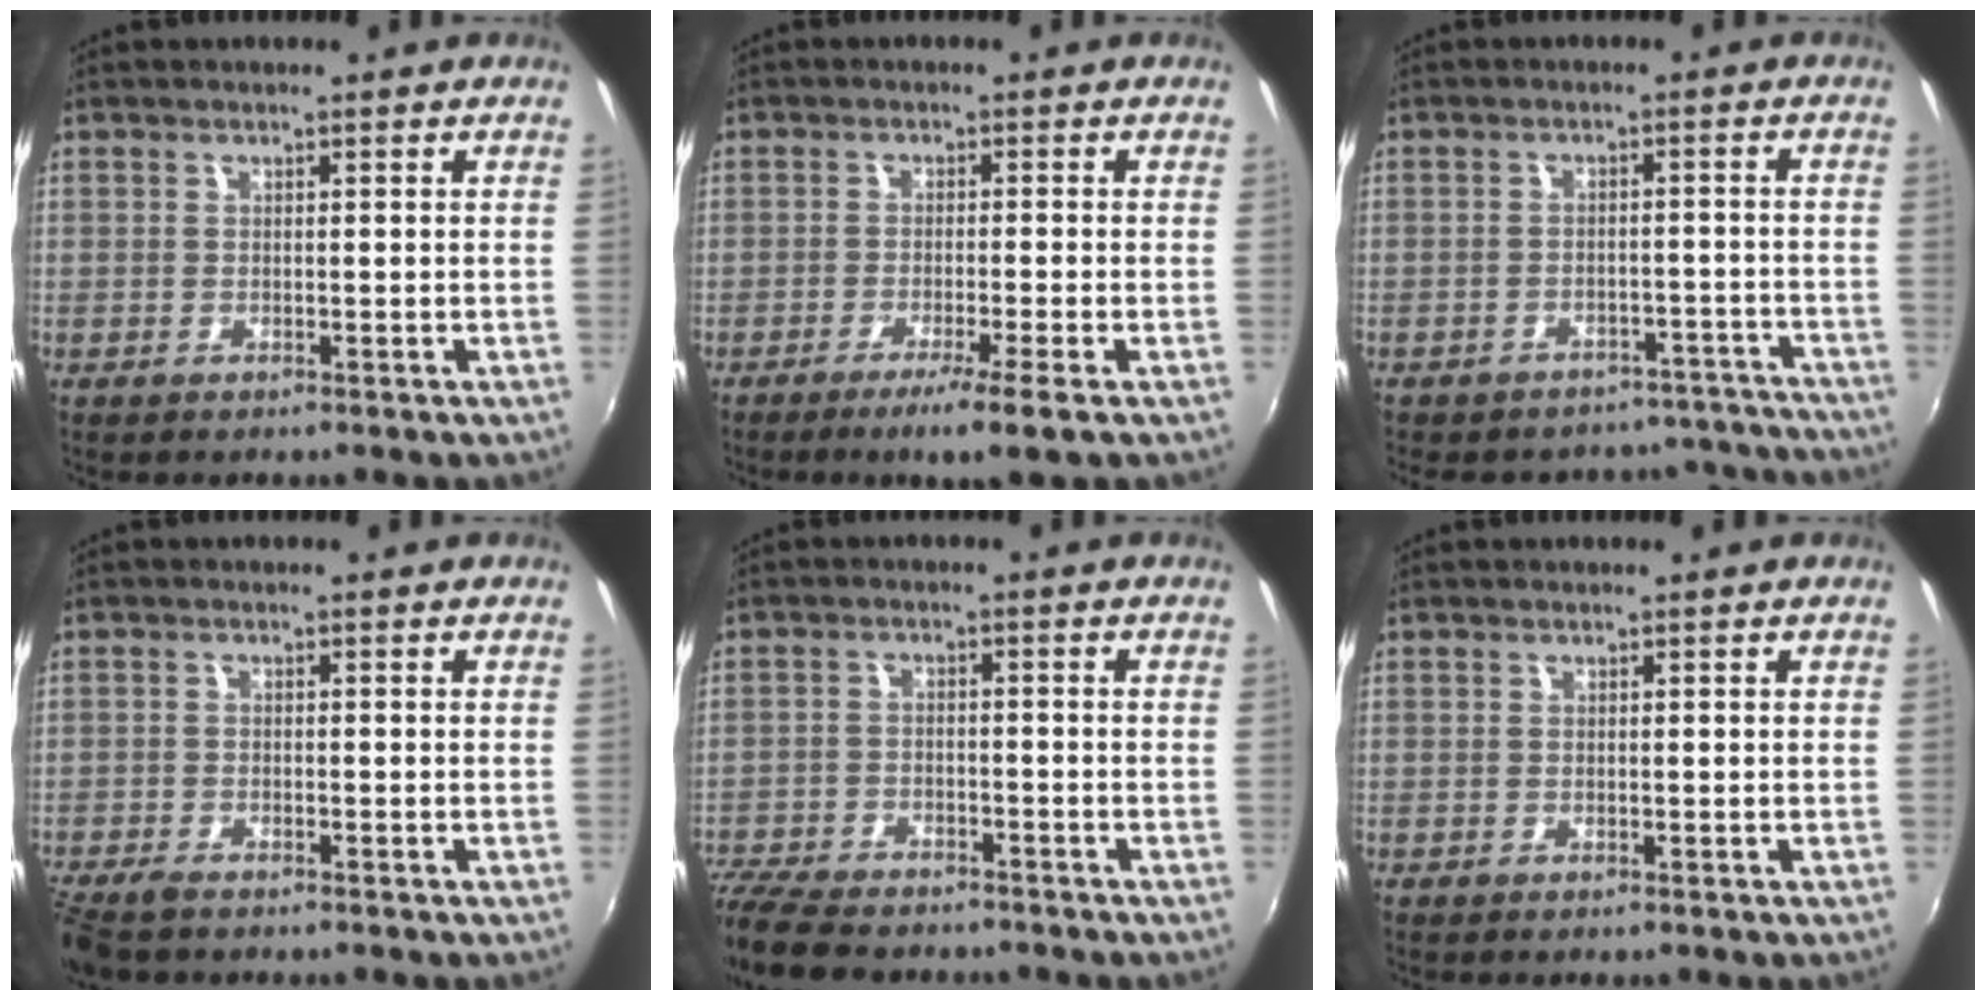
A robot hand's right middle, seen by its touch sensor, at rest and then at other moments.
{"total": 5.4, "force": [-3.3, -0.6, 4.2], "torque": [-0.082, -0.012, -0.057]}
{"total": 15.9, "force": [-14.3, 6.1, 3.3], "torque": [-0.069, 0.033, -0.162]}
{"total": 5.3, "force": [-4.4, 1.4, 2.6], "torque": [-0.070, -0.028, -0.086]}
{"total": 13.0, "force": [-10.9, 4.6, 5.3], "torque": [-0.144, -0.024, -0.189]}
{"total": 0.0}